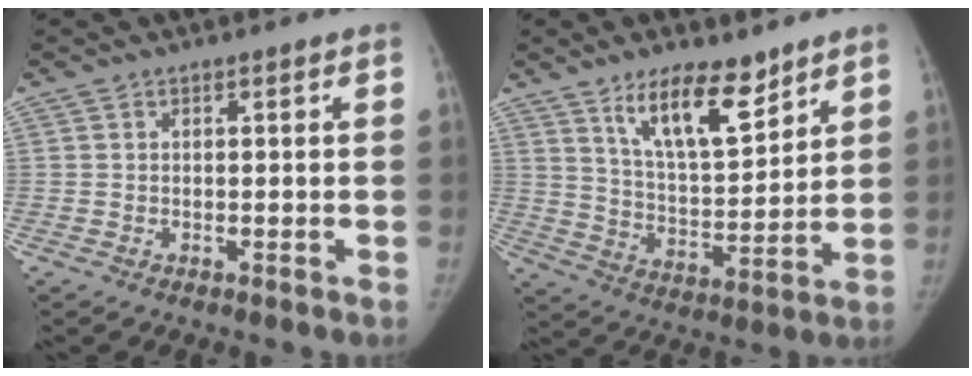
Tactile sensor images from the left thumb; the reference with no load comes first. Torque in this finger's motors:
{"motor_torque": [0.29, -0.03, 1.49, -1.26, 0.17]}